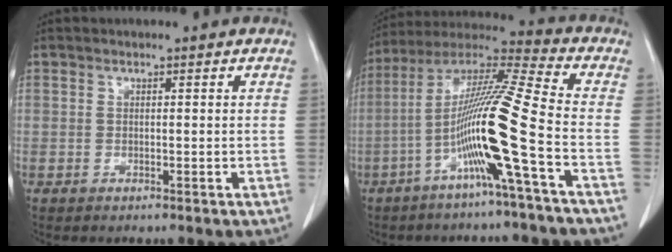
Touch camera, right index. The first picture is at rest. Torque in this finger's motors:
{"motor_torque": [2.09, -0.05, 1.05, 0.21]}